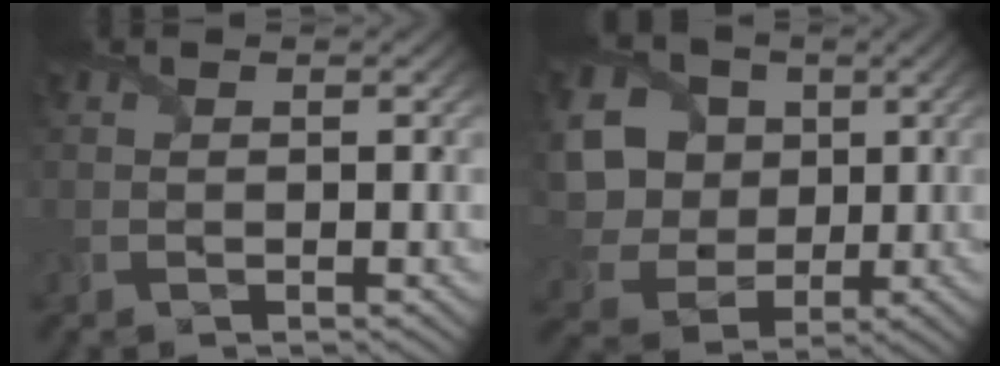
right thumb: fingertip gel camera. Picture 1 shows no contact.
{"total": 11.3, "force": [2.0, 9.6, 5.6], "torque": [-0.191, 0.012, 0.039]}